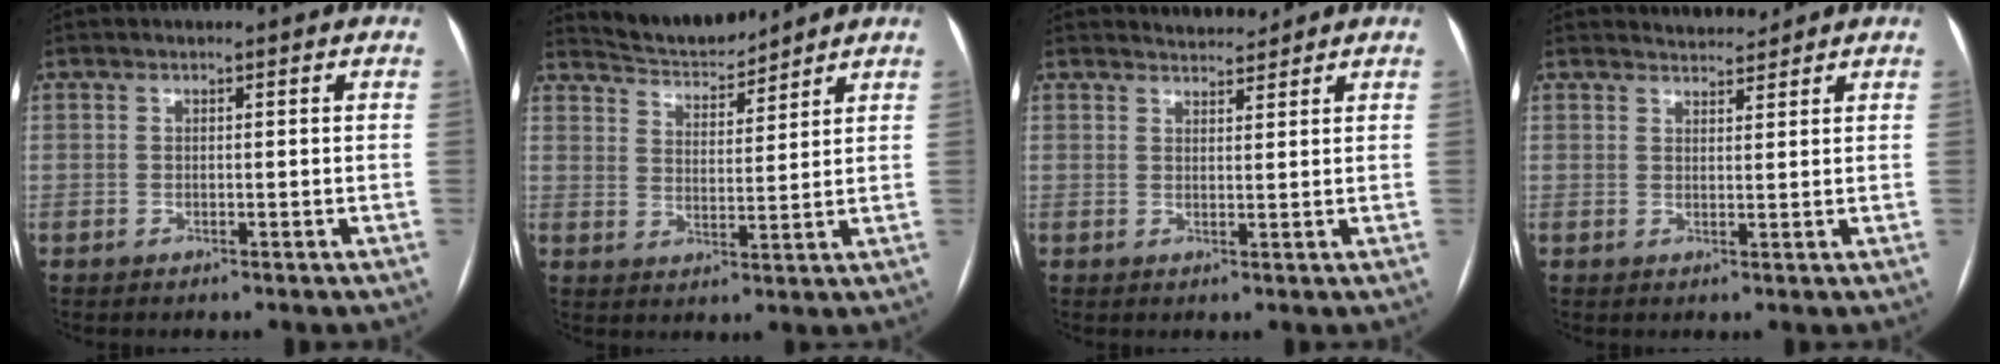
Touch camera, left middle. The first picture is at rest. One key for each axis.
{"total": 6.7, "fx": 6.7, "fy": 0.4, "fz": 0.4, "tx": -0.017, "ty": 0.008, "tz": 0.124}
{"total": 2.5, "fx": 2.5, "fy": 0.2, "fz": -0.2, "tx": -0.004, "ty": 0.005, "tz": 0.045}
{"total": 2.5, "fx": 2.5, "fy": 0.2, "fz": -0.2, "tx": -0.004, "ty": 0.006, "tz": 0.045}